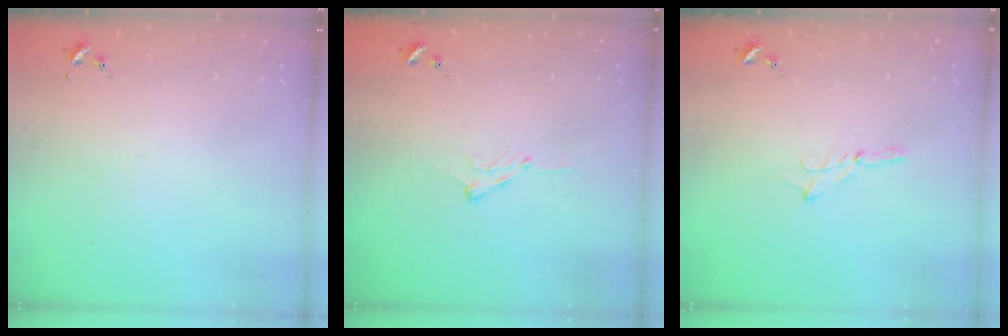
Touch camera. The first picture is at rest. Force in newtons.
{"total": 7.4, "press": 7.3, "slide": 0.8}
{"total": 2.3, "press": 2.3, "slide": 0.2}